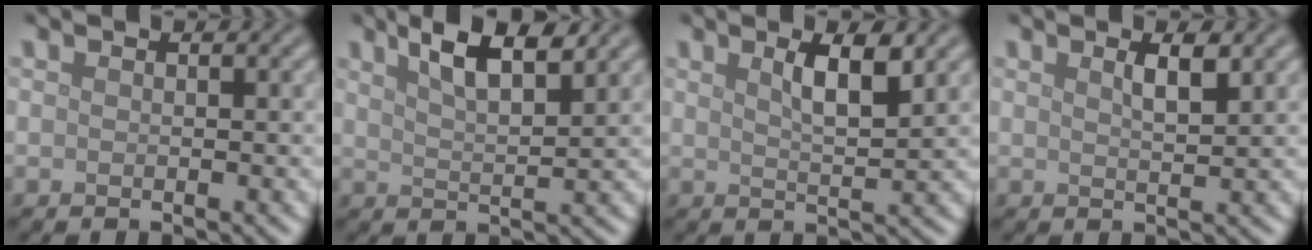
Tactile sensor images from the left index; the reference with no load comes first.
{"total": 5.2, "force": [3.5, 1.2, 3.6], "torque": [-0.055, 0.012, 0.059]}
{"total": 3.7, "force": [1.8, 0.9, 3.1], "torque": [-0.047, 0.002, 0.030]}
{"total": 2.1, "force": [1.2, 0.5, 1.7], "torque": [-0.025, 0.003, 0.019]}